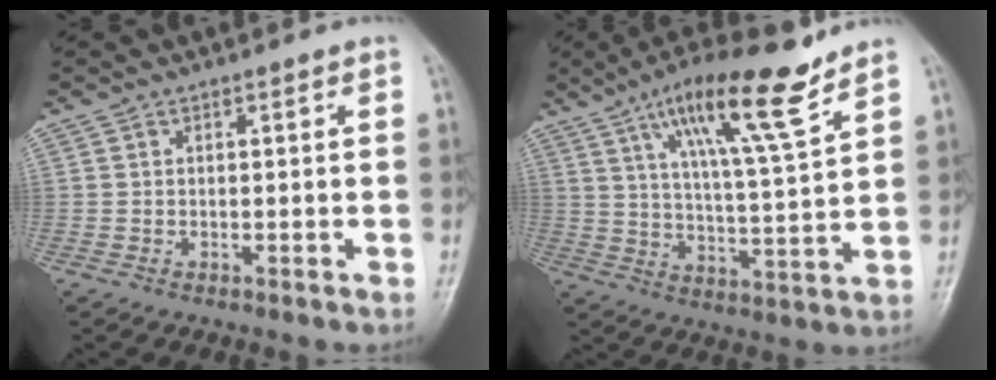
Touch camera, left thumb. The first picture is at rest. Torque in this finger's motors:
{"motor_torque": [0.67, 0.54, 1.77, -1.01, 0.25]}